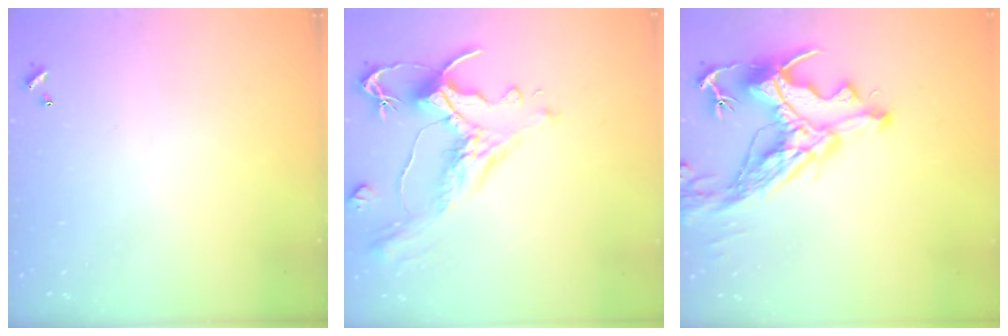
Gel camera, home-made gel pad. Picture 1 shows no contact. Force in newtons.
{"total": 1.6, "press": 0.4, "slide": 1.5}
{"total": 13.8, "press": 13.7, "slide": 1.9}